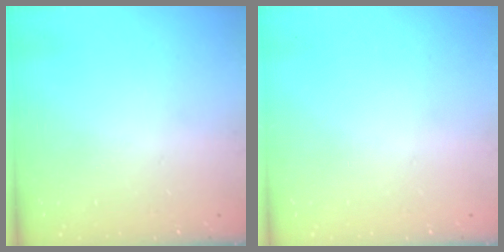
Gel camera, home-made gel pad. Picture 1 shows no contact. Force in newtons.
{"total": 0.0}